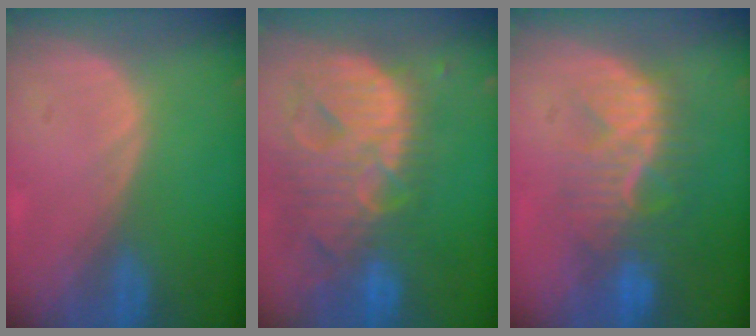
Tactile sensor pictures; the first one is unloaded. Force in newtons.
{"total": 13.7, "press": 11.7, "slide": 7.2}
{"total": 9.5, "press": 8.6, "slide": 4.1}